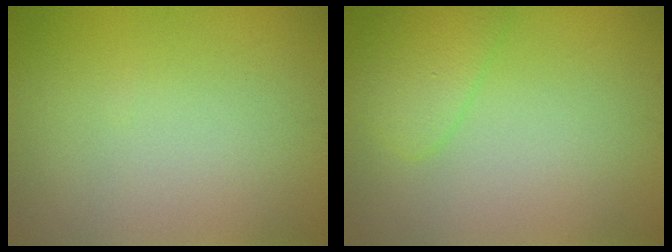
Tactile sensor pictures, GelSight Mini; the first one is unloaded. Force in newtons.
{"total": 2.7, "press": 2.6, "slide": 0.2}